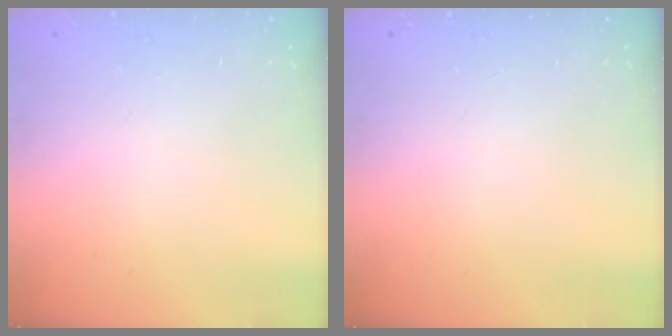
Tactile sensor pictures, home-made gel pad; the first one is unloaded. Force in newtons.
{"total": 0.0}